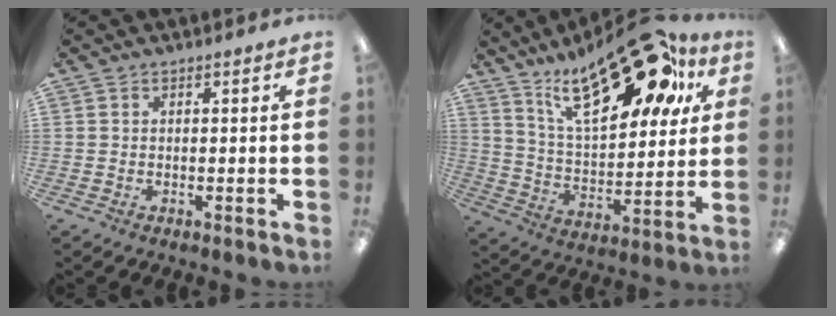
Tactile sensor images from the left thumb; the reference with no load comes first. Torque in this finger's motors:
{"motor_torque": [2.49, 2.53, 1.41, -1.36, 0.20]}